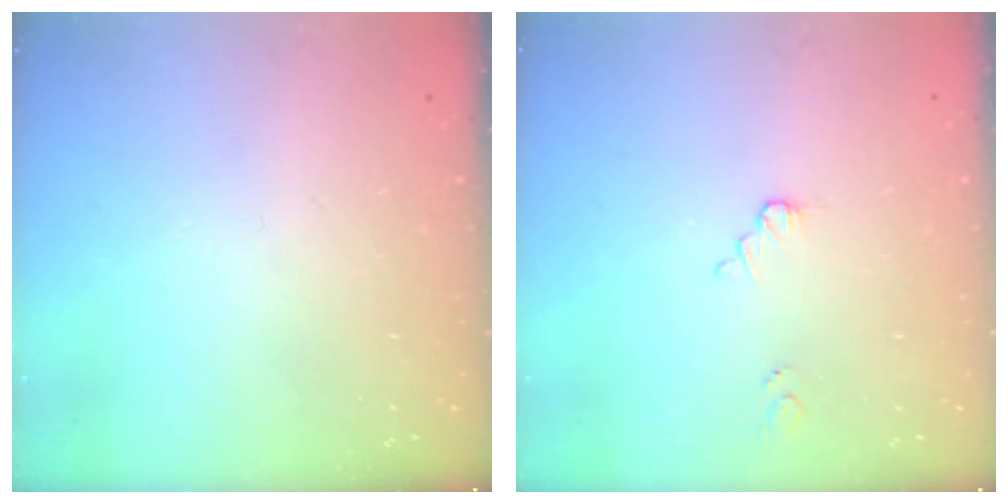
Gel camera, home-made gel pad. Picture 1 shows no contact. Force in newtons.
{"total": 1.5, "press": 1.5, "slide": 0.1}